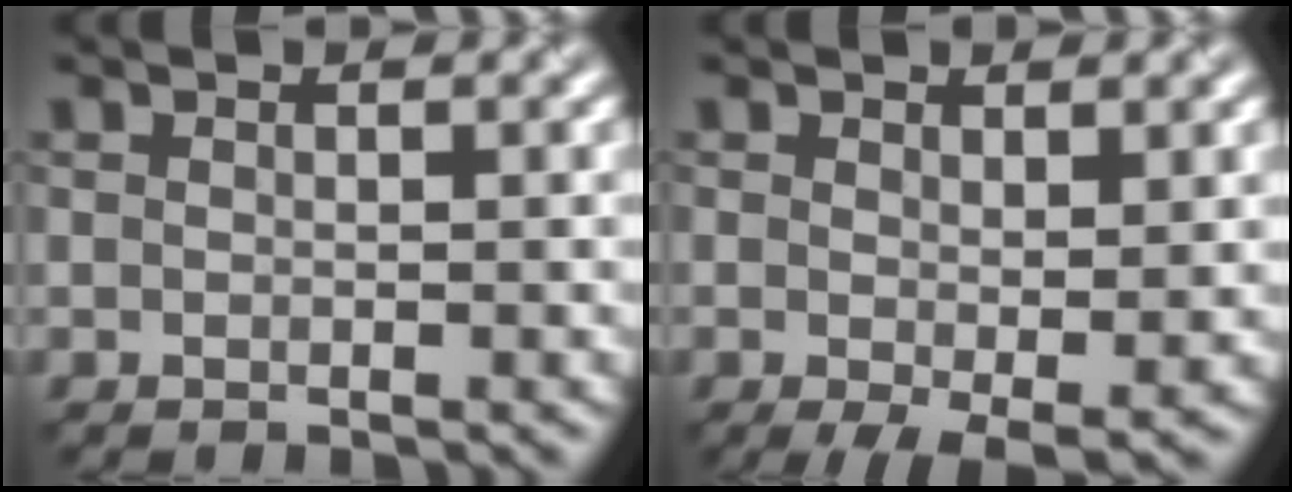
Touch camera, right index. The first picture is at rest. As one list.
[{"total": 2.6, "force": [-0.2, 1.0, 2.3], "torque": [-0.039, -0.011, -0.001]}]